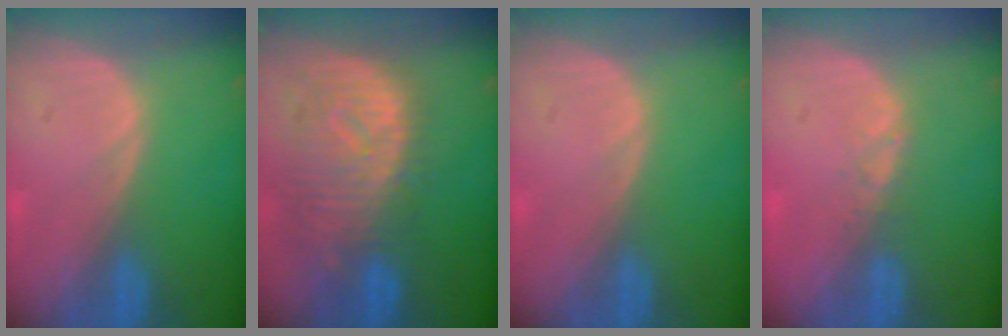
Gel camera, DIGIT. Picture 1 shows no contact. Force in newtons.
{"total": 11.0, "press": 9.6, "slide": 5.4}
{"total": 0.0}
{"total": 1.3, "press": 1.0, "slide": 0.8}